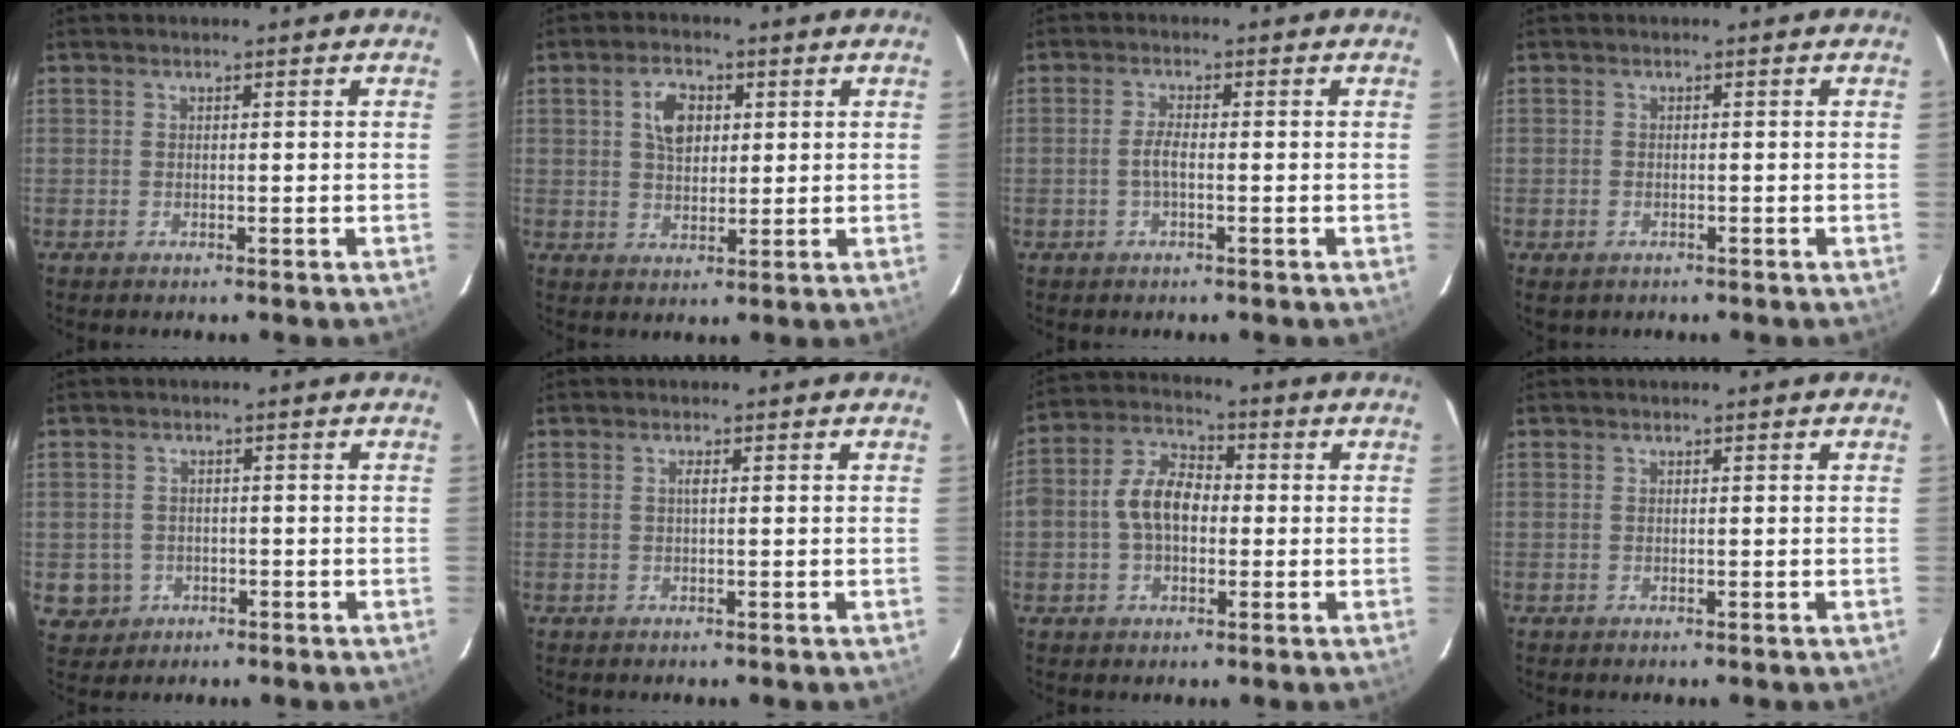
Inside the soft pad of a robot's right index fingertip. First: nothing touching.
{"total": 6.1, "force": [1.8, 3.9, 4.3], "torque": [-0.072, 0.016, 0.036]}
{"total": 2.3, "force": [-0.7, 0.5, 2.1], "torque": [-0.044, 0.000, -0.012]}
{"total": 1.9, "force": [-0.9, 1.5, 0.6], "torque": [-0.012, -0.001, -0.012]}
{"total": 4.9, "force": [-1.2, 4.7, 0.7], "torque": [-0.026, 0.013, -0.004]}
{"total": 0.8, "force": [0.1, 0.0, 0.7], "torque": [-0.014, 0.002, 0.000]}
{"total": 9.2, "force": [-0.6, 6.2, 6.8], "torque": [-0.135, 0.028, -0.013]}
{"total": 0.0}